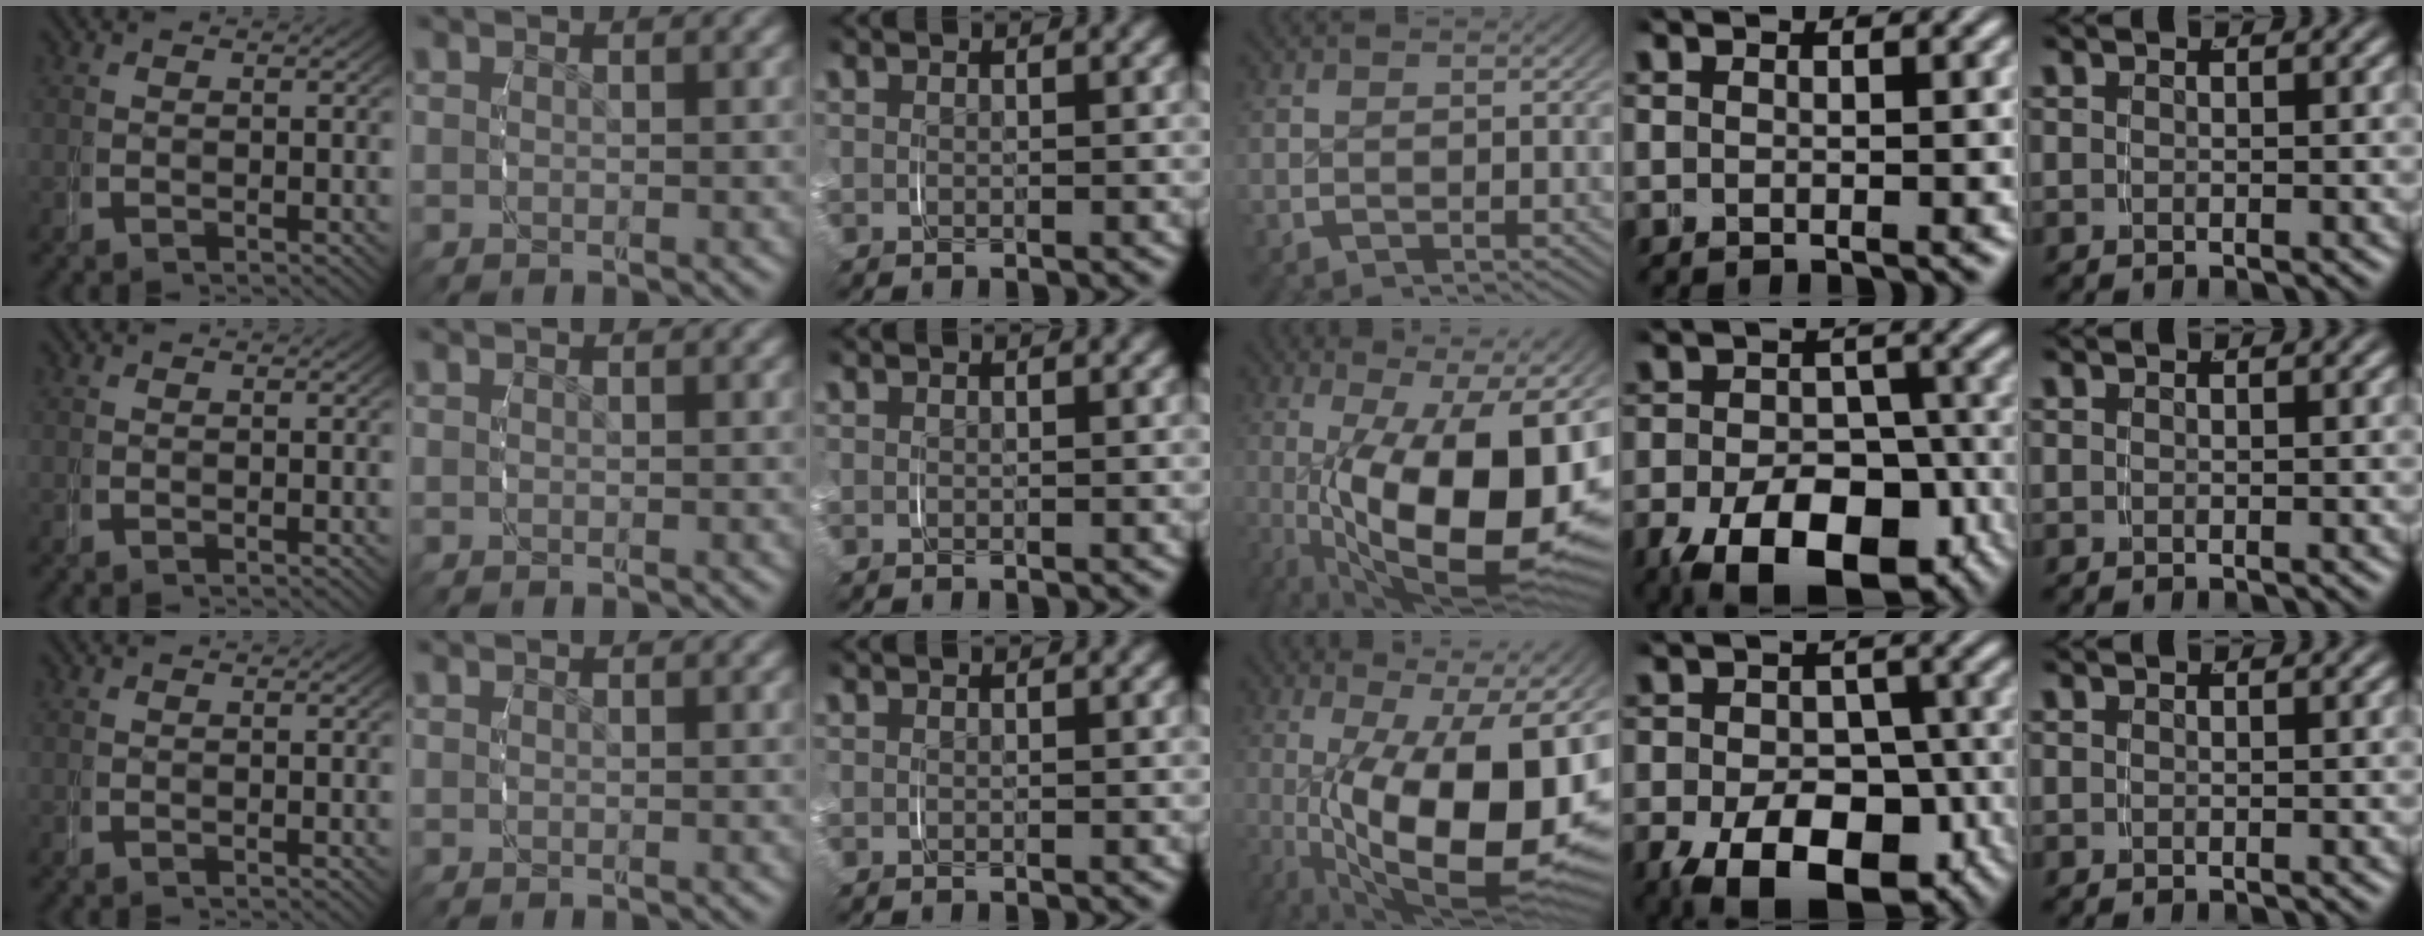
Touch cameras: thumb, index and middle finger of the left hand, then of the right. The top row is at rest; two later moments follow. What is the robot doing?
{"motion": "grasp_and_lifting", "object": "key"}